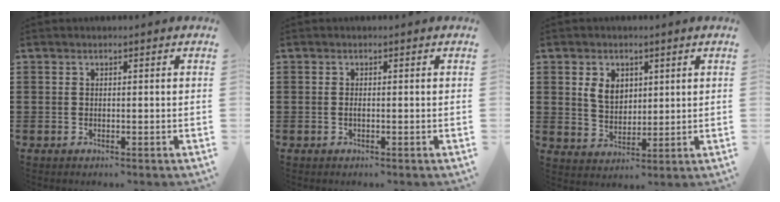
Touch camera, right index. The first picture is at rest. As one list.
[{"total": 0.5, "force": [-0.2, 0.1, 0.5], "torque": [-0.009, -0.003, -0.002]}, {"total": 4.7, "force": [1.6, 3.5, 2.7], "torque": [-0.058, 0.009, 0.027]}]